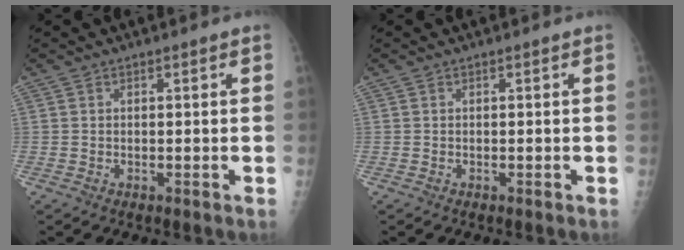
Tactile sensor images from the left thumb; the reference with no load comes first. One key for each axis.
{"total": 0.0}